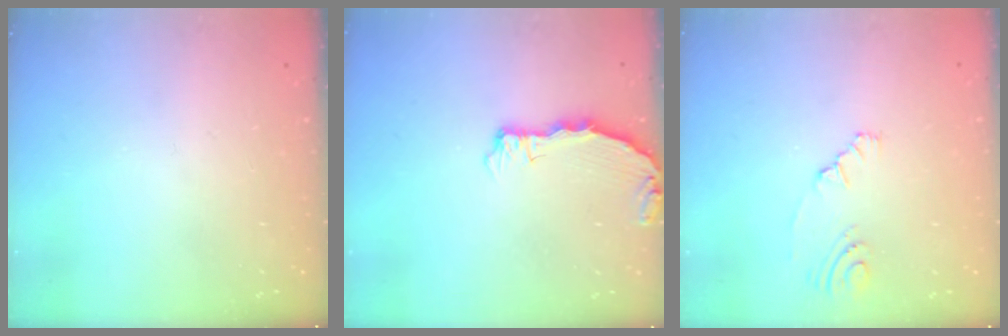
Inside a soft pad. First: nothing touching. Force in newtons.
{"total": 3.7, "press": 3.7, "slide": 0.4}
{"total": 5.7, "press": 2.4, "slide": 5.2}